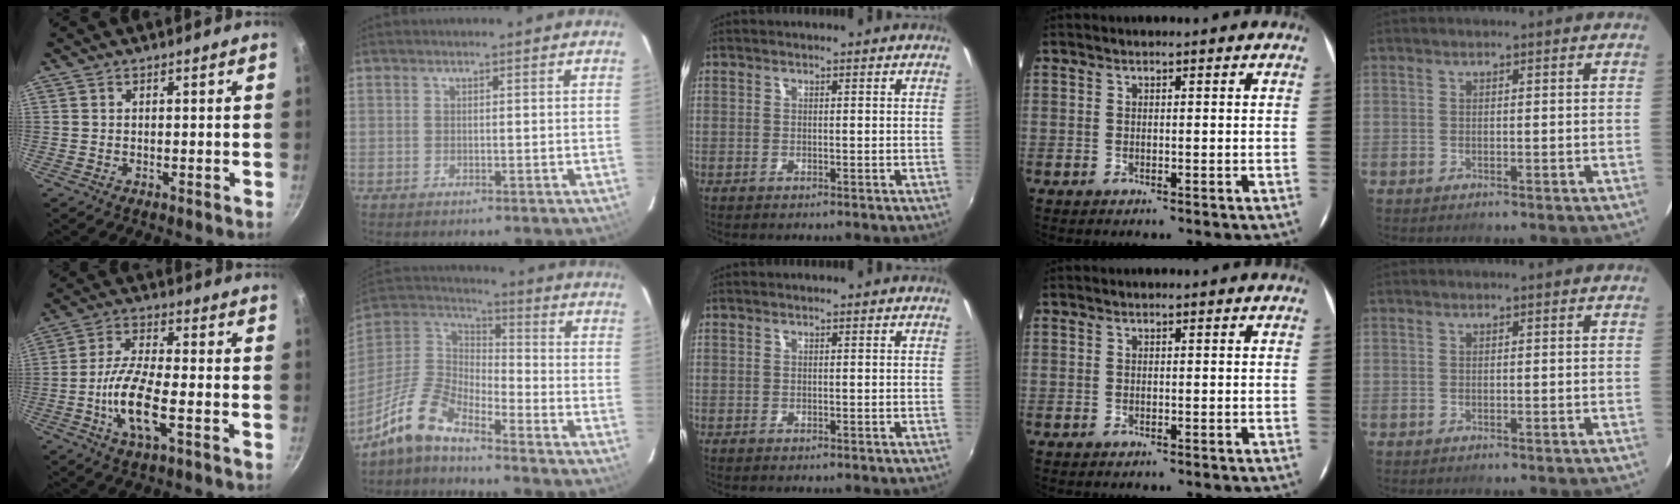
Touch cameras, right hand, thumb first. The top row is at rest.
{"thumb": {"total": 10.7, "force": [-3.3, 3.3, 9.6], "torque": [-0.191, 0.019, -0.071]}, "index": {"total": 11.1, "force": [-8.9, 3.5, 5.7], "torque": [-0.131, 0.016, -0.188]}}